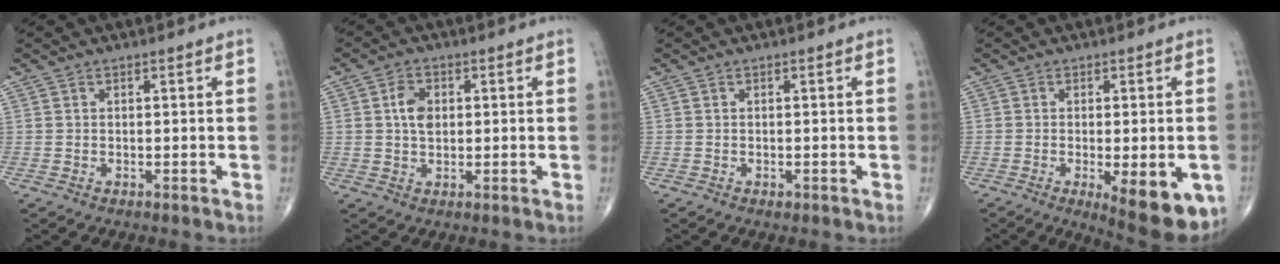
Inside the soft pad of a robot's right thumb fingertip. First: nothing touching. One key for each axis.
{"total": 4.2, "fx": 0.7, "fy": 2.8, "fz": 3.0, "tx": -0.051, "ty": -0.002, "tz": 0.009}
{"total": 0.5, "fx": -0.3, "fy": 0.3, "fz": 0.3, "tx": -0.002, "ty": 0.000, "tz": -0.005}
{"total": 12.8, "fx": -4.7, "fy": 4.5, "fz": 11.0, "tx": -0.116, "ty": -0.008, "tz": -0.053}